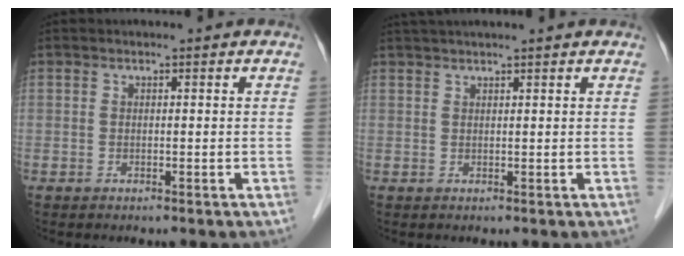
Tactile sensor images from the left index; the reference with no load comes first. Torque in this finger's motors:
{"motor_torque": [1.02, -1.12, 0.28, 0.12]}